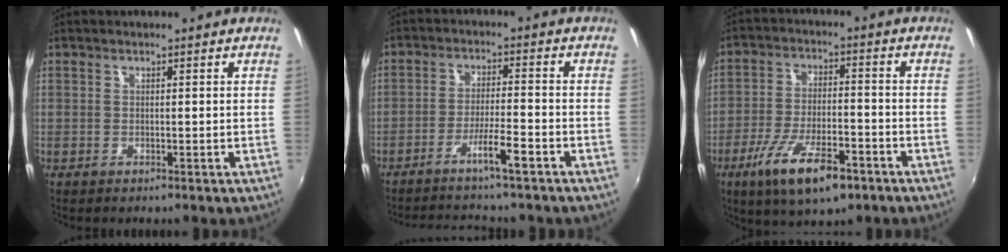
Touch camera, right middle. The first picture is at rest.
{"total": 7.9, "force": [-6.6, 0.1, 4.2], "torque": [-0.088, -0.004, -0.107]}
{"total": 13.4, "force": [-7.8, 4.4, 10.0], "torque": [-0.202, -0.027, -0.135]}